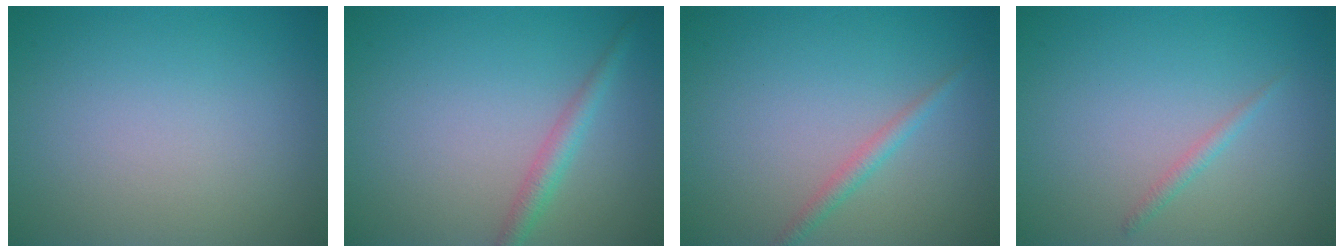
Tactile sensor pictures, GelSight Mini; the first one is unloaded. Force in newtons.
{"total": 1.9, "press": 1.9, "slide": 0.0}
{"total": 1.4, "press": 1.4, "slide": 0.1}
{"total": 0.9, "press": 0.9, "slide": 0.1}